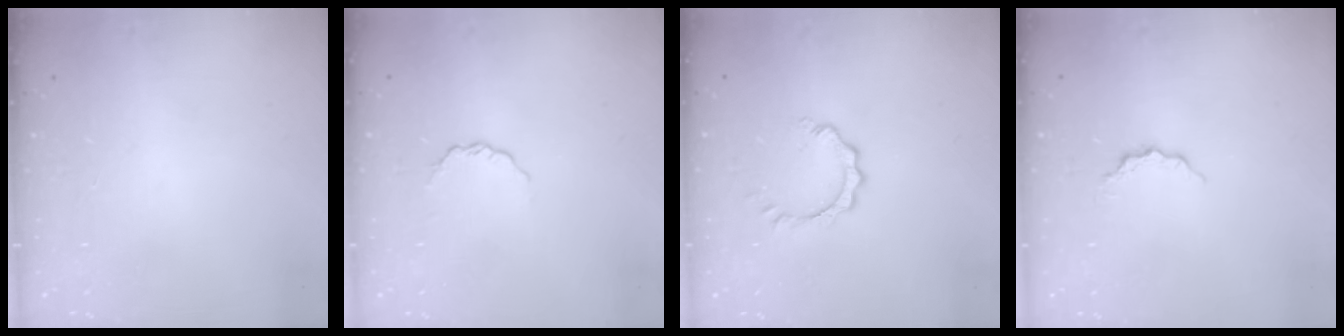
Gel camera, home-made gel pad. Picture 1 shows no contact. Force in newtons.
{"total": 3.3, "press": 3.3, "slide": 0.3}
{"total": 3.3, "press": 3.3, "slide": 0.3}
{"total": 5.0, "press": 5.0, "slide": 0.5}